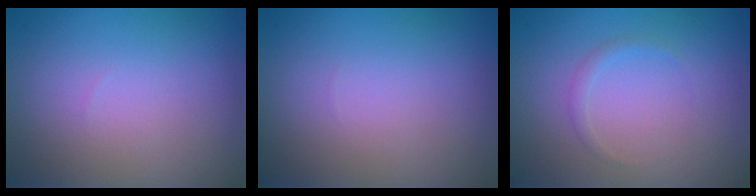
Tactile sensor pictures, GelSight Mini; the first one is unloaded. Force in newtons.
{"total": 0.0}
{"total": 0.8, "press": 0.8, "slide": 0.1}